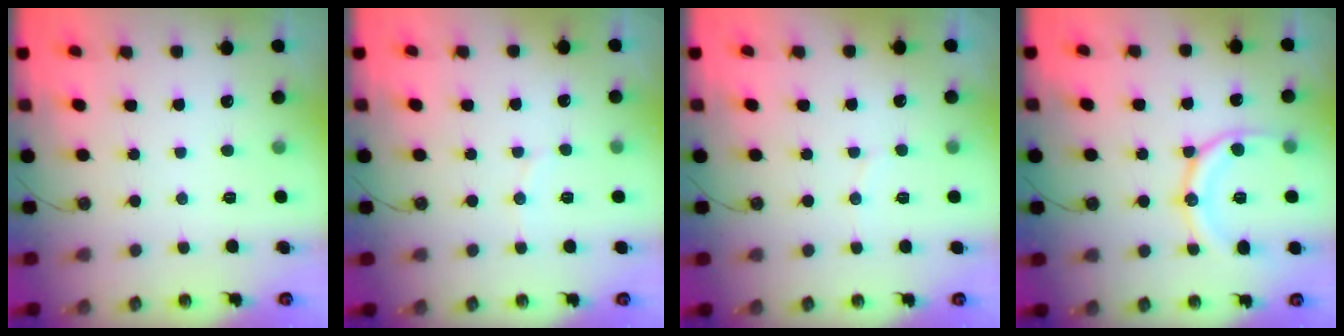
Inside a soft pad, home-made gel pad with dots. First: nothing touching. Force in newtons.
{"total": 2.9, "press": 2.9, "slide": 0.3}
{"total": 2.2, "press": 2.0, "slide": 0.9}
{"total": 14.5, "press": 14.5, "slide": 1.3}